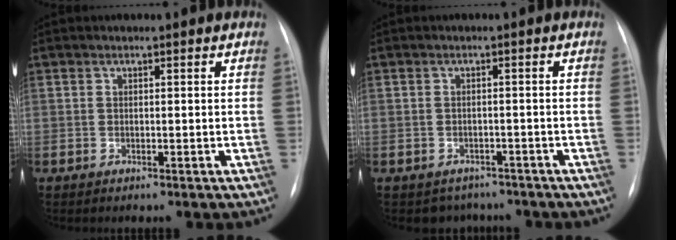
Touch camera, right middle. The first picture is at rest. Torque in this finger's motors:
{"motor_torque": [-0.09, 0.01, 0.00, 0.00]}